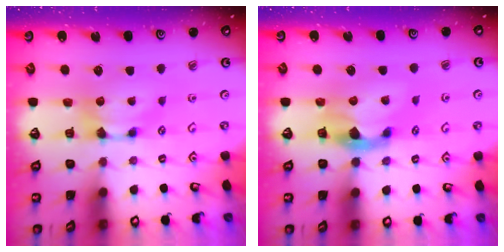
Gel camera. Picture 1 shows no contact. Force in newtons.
{"total": 2.7, "press": 2.4, "slide": 1.3}